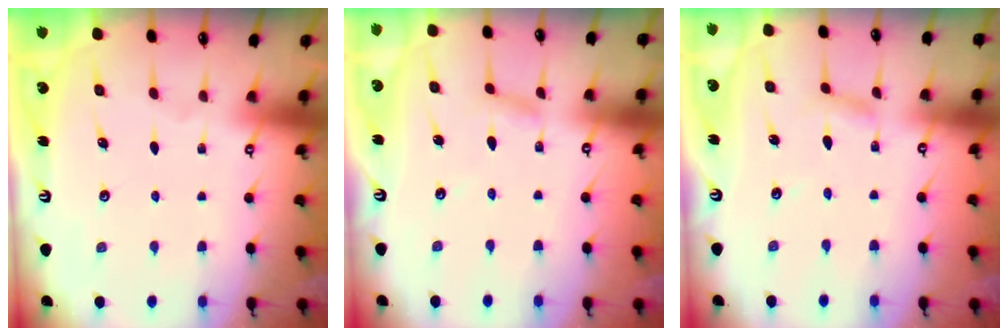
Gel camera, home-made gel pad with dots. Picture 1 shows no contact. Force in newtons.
{"total": 2.9, "press": 2.9, "slide": 0.3}
{"total": 2.7, "press": 2.7, "slide": 0.2}